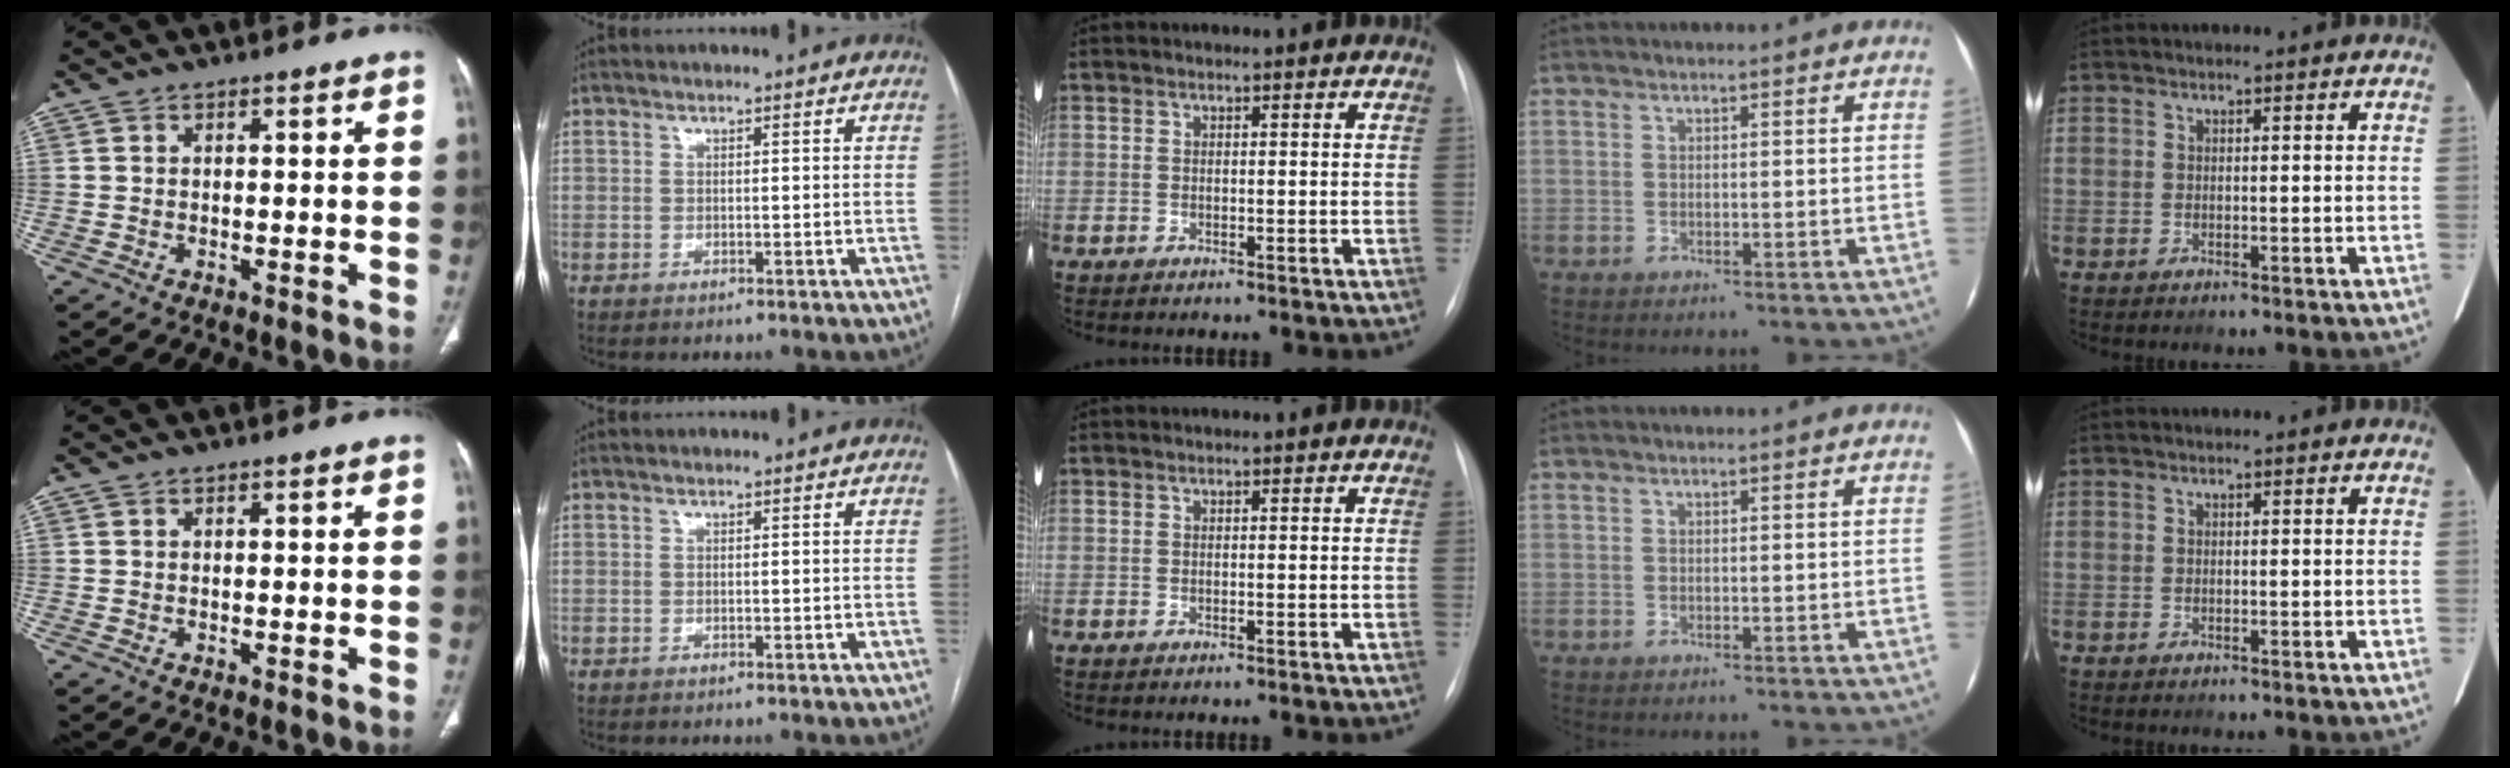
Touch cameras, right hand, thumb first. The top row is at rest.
{}